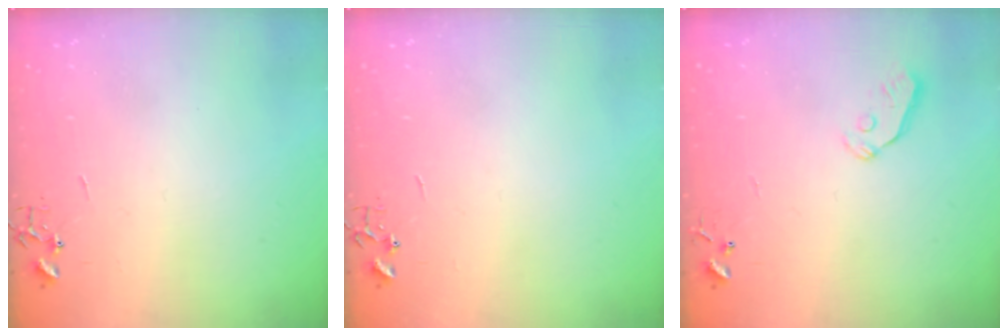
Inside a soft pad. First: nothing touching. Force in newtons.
{"total": 0.0}
{"total": 3.0, "press": 3.0, "slide": 0.3}